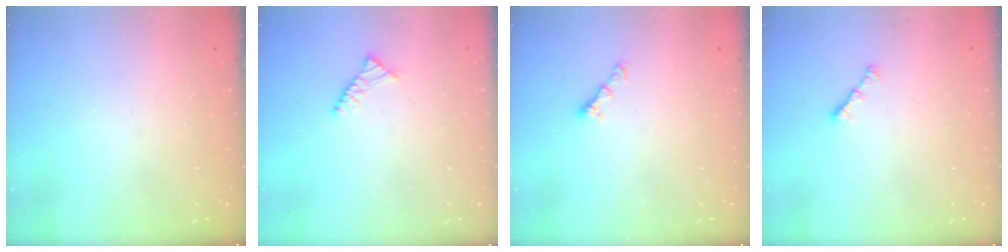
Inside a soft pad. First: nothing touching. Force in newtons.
{"total": 3.1, "press": 3.0, "slide": 0.7}
{"total": 3.5, "press": 3.5, "slide": 0.6}
{"total": 1.9, "press": 1.8, "slide": 0.6}